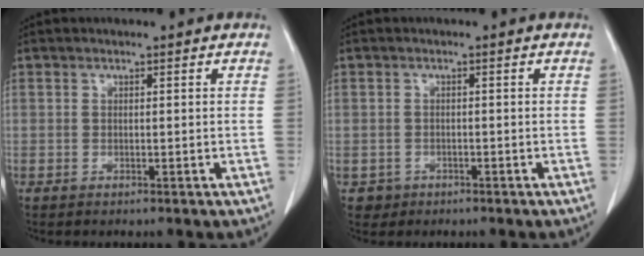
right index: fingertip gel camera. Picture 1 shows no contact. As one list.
[{"total": 2.1, "force": [-1.0, 1.8, -0.1], "torque": [0.003, 0.009, -0.016]}]